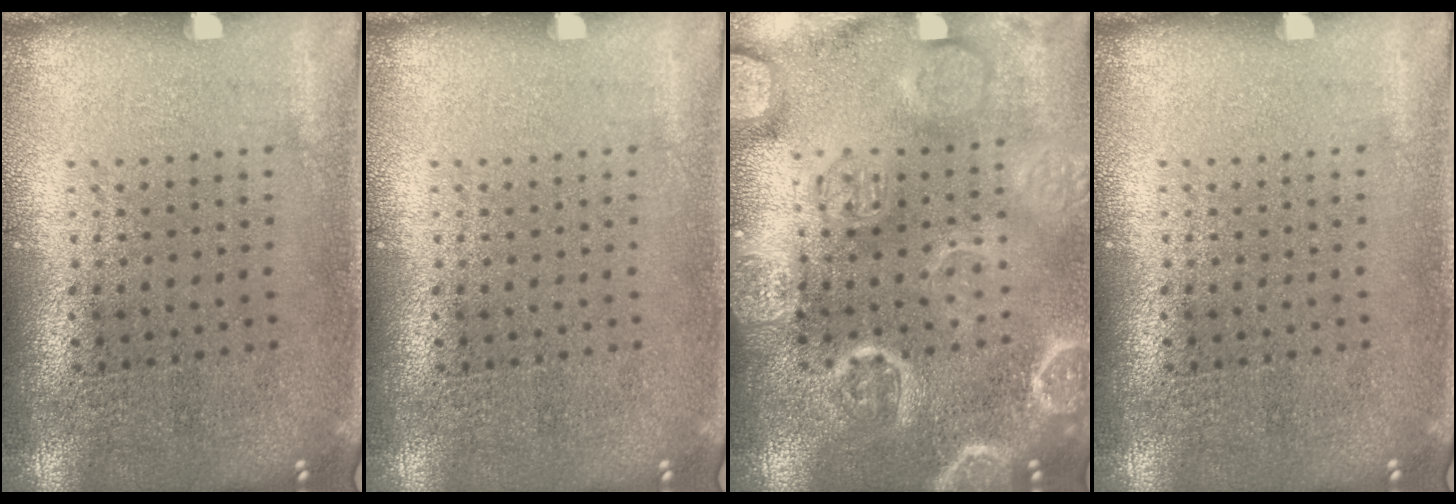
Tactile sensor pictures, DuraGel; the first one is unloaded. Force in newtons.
{"total": 0.0}
{"total": 6.1, "press": 6.0, "slide": 0.9}
{"total": 0.0}